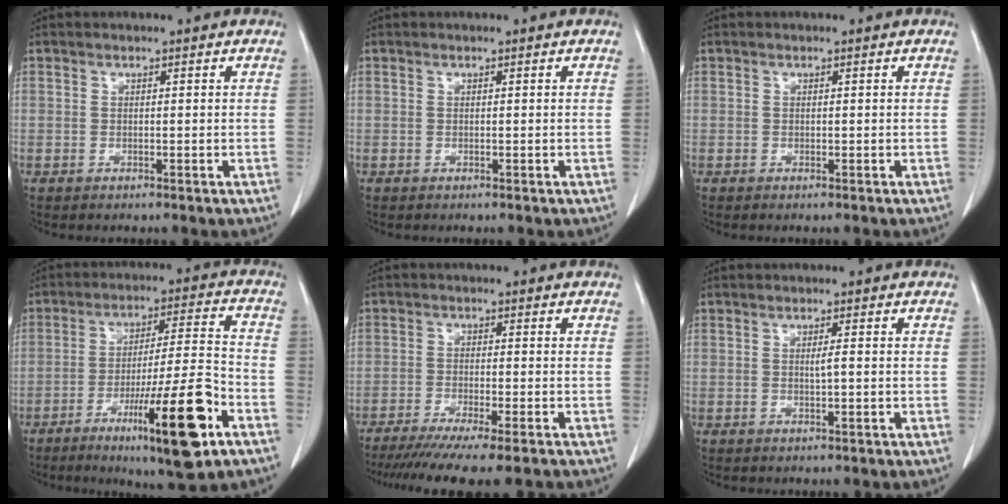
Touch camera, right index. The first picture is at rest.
{"total": 0.0}
{"total": 0.0}
{"total": 17.3, "force": [-8.6, 0.8, 15.0], "torque": [-0.226, -0.017, -0.132]}
{"total": 14.6, "force": [-12.2, 0.6, 7.9], "torque": [-0.114, -0.037, -0.182]}
{"total": 1.3, "force": [-0.2, -0.1, 1.3], "torque": [-0.023, 0.001, -0.003]}